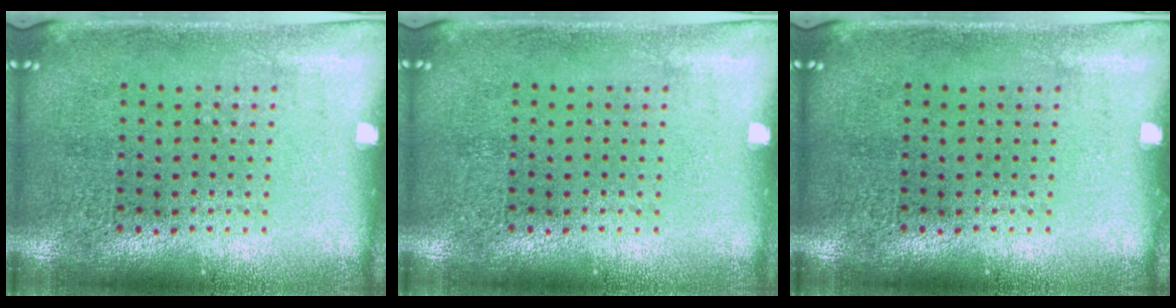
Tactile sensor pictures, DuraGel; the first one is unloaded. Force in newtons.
{"total": 0.0}
{"total": 0.0}